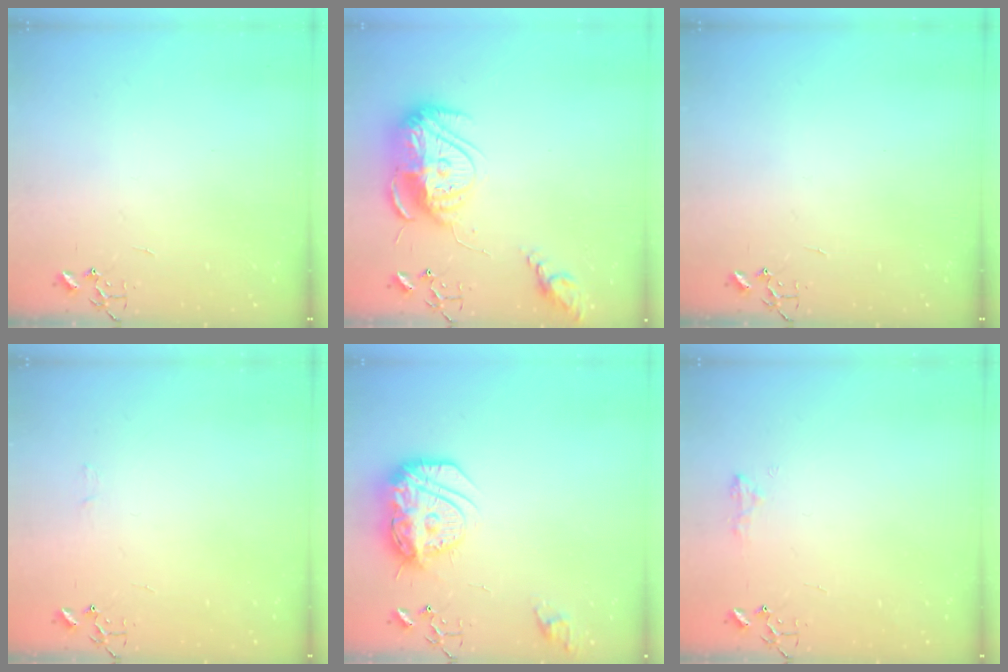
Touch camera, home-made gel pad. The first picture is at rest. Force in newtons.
{"total": 18.7, "press": 18.6, "slide": 1.7}
{"total": 0.0}
{"total": 3.9, "press": 3.9, "slide": 0.5}
{"total": 18.9, "press": 18.8, "slide": 1.8}
{"total": 8.5, "press": 8.5, "slide": 0.6}